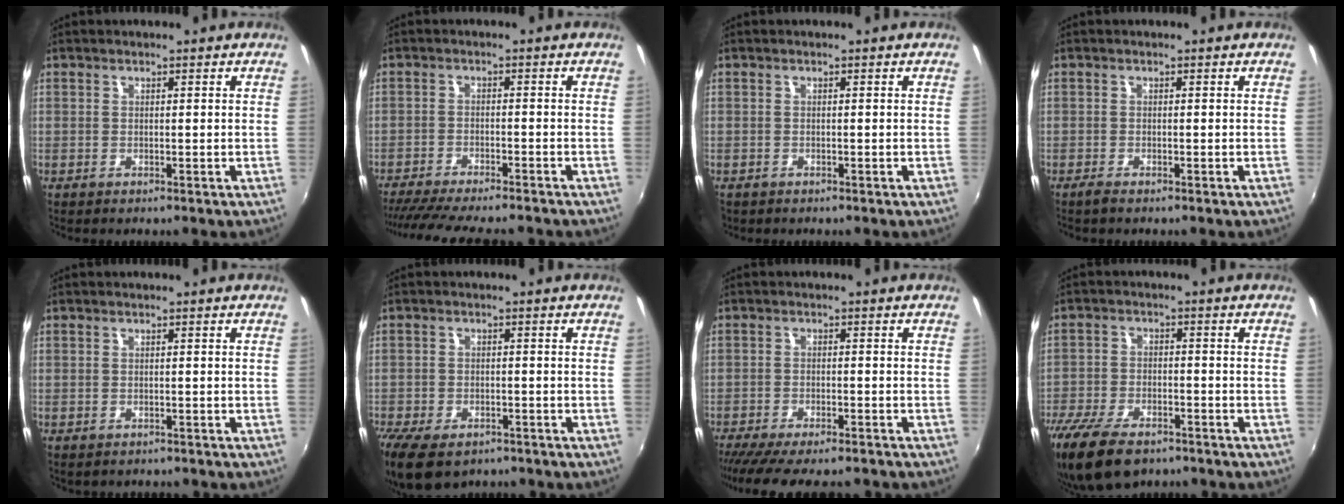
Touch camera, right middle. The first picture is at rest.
{"total": 13.8, "force": [-12.1, 1.7, 6.2], "torque": [-0.132, -0.026, -0.188]}
{"total": 0.8, "force": [-0.5, 0.6, 0.1], "torque": [-0.006, -0.003, -0.008]}
{"total": 1.2, "force": [-1.0, 0.2, 0.6], "torque": [-0.012, -0.005, -0.020]}
{"total": 1.2, "force": [-0.9, 0.7, 0.3], "torque": [-0.011, -0.005, -0.011]}
{"total": 11.0, "force": [-7.6, 5.5, 5.7], "torque": [-0.146, -0.042, -0.130]}
{"total": 11.2, "force": [-9.7, 2.0, 5.3], "torque": [-0.115, -0.036, -0.152]}
{"total": 13.9, "force": [-10.2, 6.0, 7.2], "torque": [-0.177, -0.040, -0.183]}